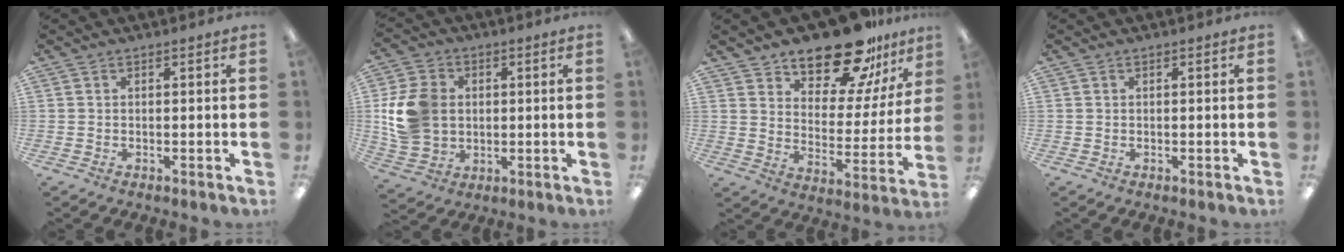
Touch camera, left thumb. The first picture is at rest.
{"total": 12.4, "force": [1.2, 10.2, 7.0], "torque": [-0.152, 0.019, 0.028]}
{"total": 18.5, "force": [15.5, 6.9, 7.3], "torque": [-0.116, -0.117, 0.270]}
{"total": 0.0}